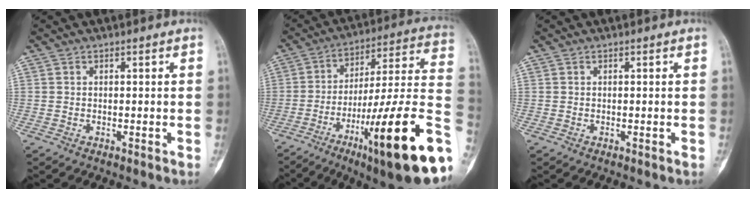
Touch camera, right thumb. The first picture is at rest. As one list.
[{"total": 26.7, "force": [-9.9, 3.4, 24.5], "torque": [-0.330, 0.034, -0.148]}, {"total": 0.0}]